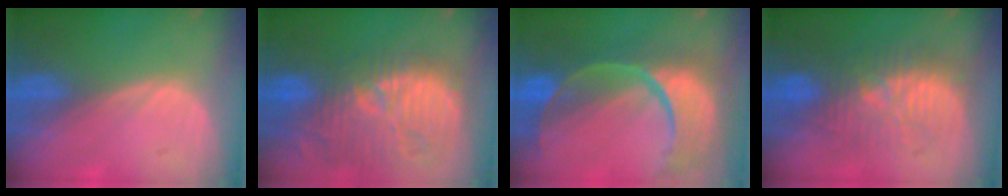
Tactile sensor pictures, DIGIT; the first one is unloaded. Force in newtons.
{"total": 13.9, "press": 12.7, "slide": 5.5}
{"total": 13.6, "press": 10.9, "slide": 8.2}
{"total": 9.6, "press": 9.5, "slide": 1.0}